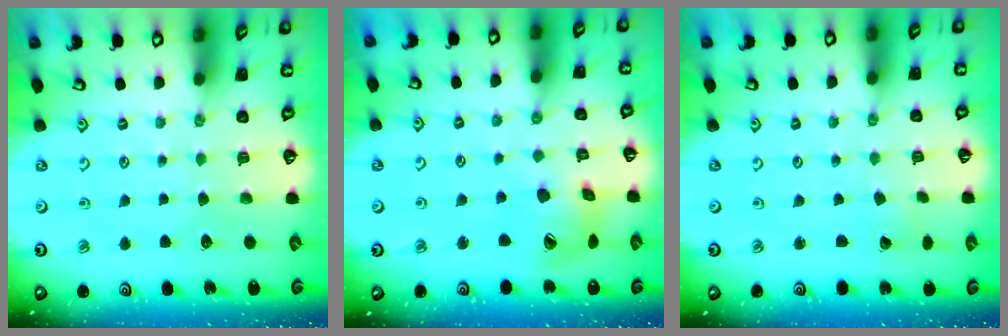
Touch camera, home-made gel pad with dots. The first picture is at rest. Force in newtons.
{"total": 12.0, "press": 12.0, "slide": 1.4}
{"total": 1.3, "press": 1.3, "slide": 0.1}